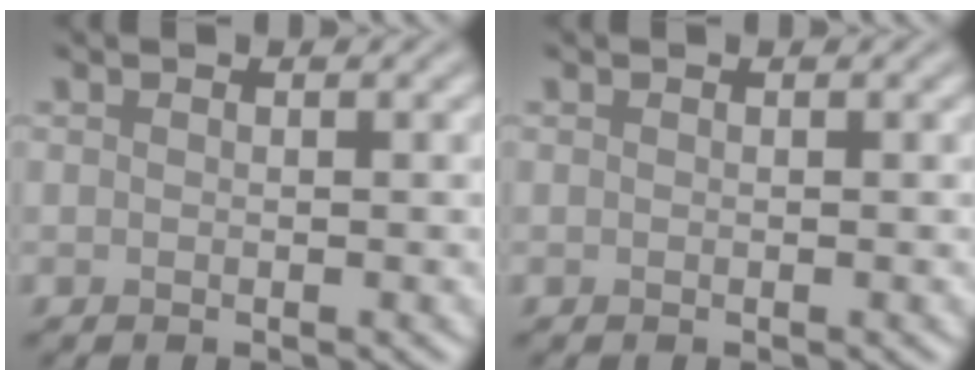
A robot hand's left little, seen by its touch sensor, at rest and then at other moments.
{"total": 0.0}